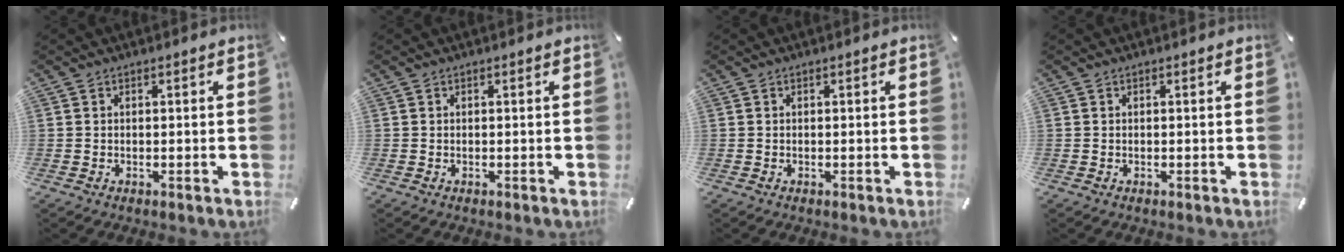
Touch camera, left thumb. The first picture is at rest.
{"total": 0.0}
{"total": 0.0}
{"total": 0.0}